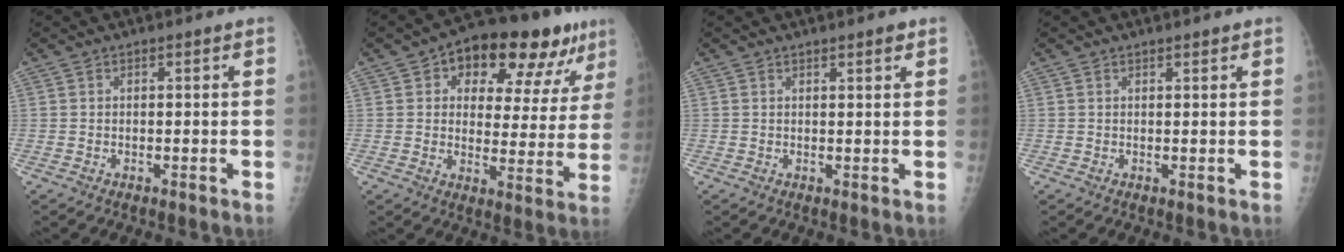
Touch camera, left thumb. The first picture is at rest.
{"total": 18.7, "force": [10.1, 9.6, 12.5], "torque": [-0.117, -0.005, 0.141]}
{"total": 1.7, "force": [1.2, 0.3, 1.1], "torque": [-0.012, -0.007, 0.016]}
{"total": 1.0, "force": [0.8, 0.2, 0.5], "torque": [-0.005, -0.004, 0.012]}